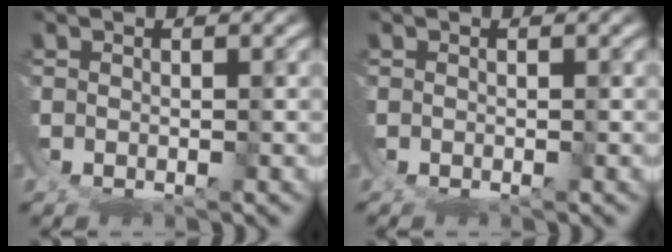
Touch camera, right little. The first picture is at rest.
{"total": 0.0}